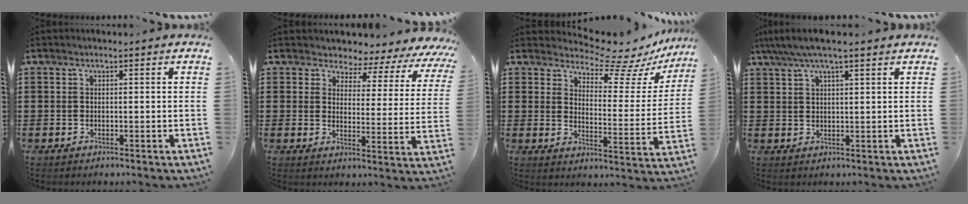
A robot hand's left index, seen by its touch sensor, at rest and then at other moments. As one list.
[{"total": 3.5, "force": [2.9, 1.8, 0.6], "torque": [-0.030, -0.021, 0.042]}, {"total": 7.8, "force": [7.2, 1.5, 2.5], "torque": [-0.051, -0.057, 0.123]}, {"total": 4.5, "force": [3.3, 0.6, 3.0], "torque": [-0.064, -0.001, 0.059]}]